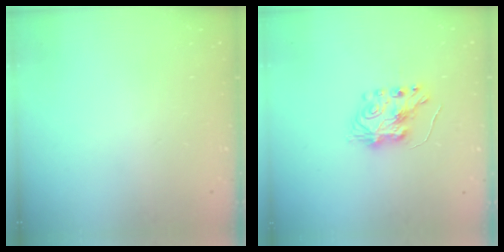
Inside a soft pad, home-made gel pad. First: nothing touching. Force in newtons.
{"total": 7.3, "press": 7.2, "slide": 0.6}